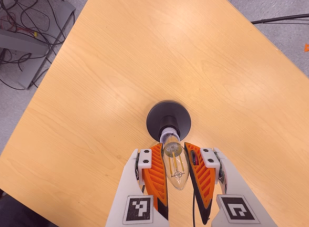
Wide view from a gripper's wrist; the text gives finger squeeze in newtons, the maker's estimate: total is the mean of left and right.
{"total": 21.0, "left": 22.6, "right": 19.5}